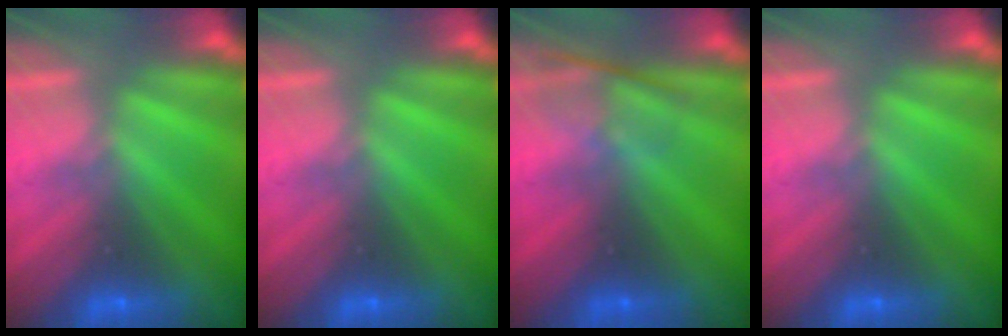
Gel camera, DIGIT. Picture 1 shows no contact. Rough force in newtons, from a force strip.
{"total": 0.0}
{"total": 2.4}
{"total": 0.0}